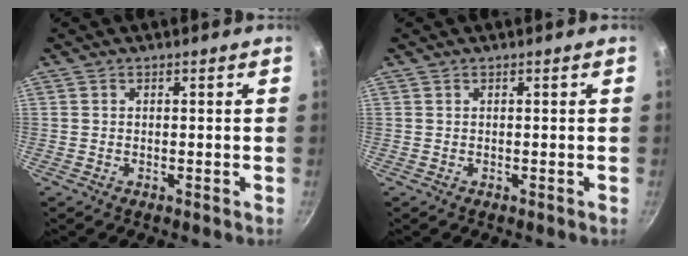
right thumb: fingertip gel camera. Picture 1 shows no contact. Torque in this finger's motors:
{"motor_torque": [0.01, 0.16, -0.22, 0.13, 0.02]}